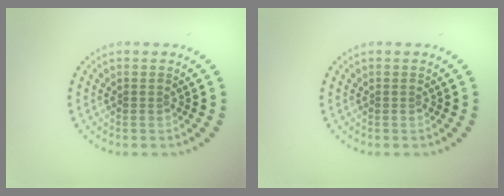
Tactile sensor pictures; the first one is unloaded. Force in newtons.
{"total": 0.0}